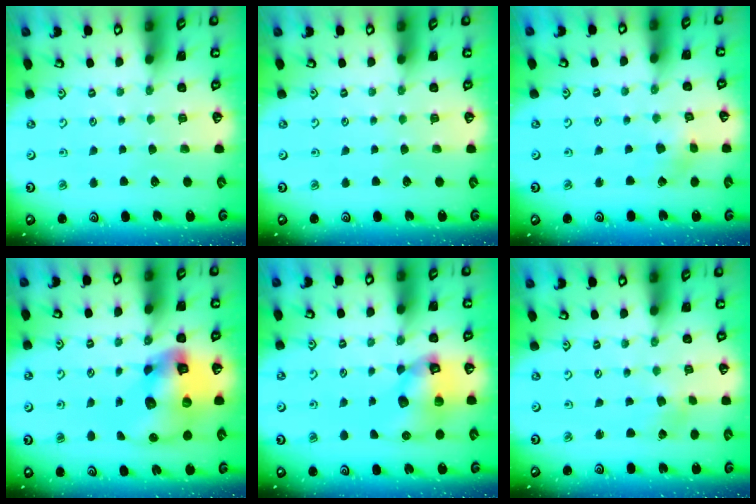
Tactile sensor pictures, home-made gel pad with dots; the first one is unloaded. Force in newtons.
{"total": 0.0}
{"total": 2.9, "press": 2.9, "slide": 0.2}
{"total": 14.8, "press": 14.7, "slide": 1.9}
{"total": 11.1, "press": 11.0, "slide": 1.5}
{"total": 2.6, "press": 2.6, "slide": 0.4}